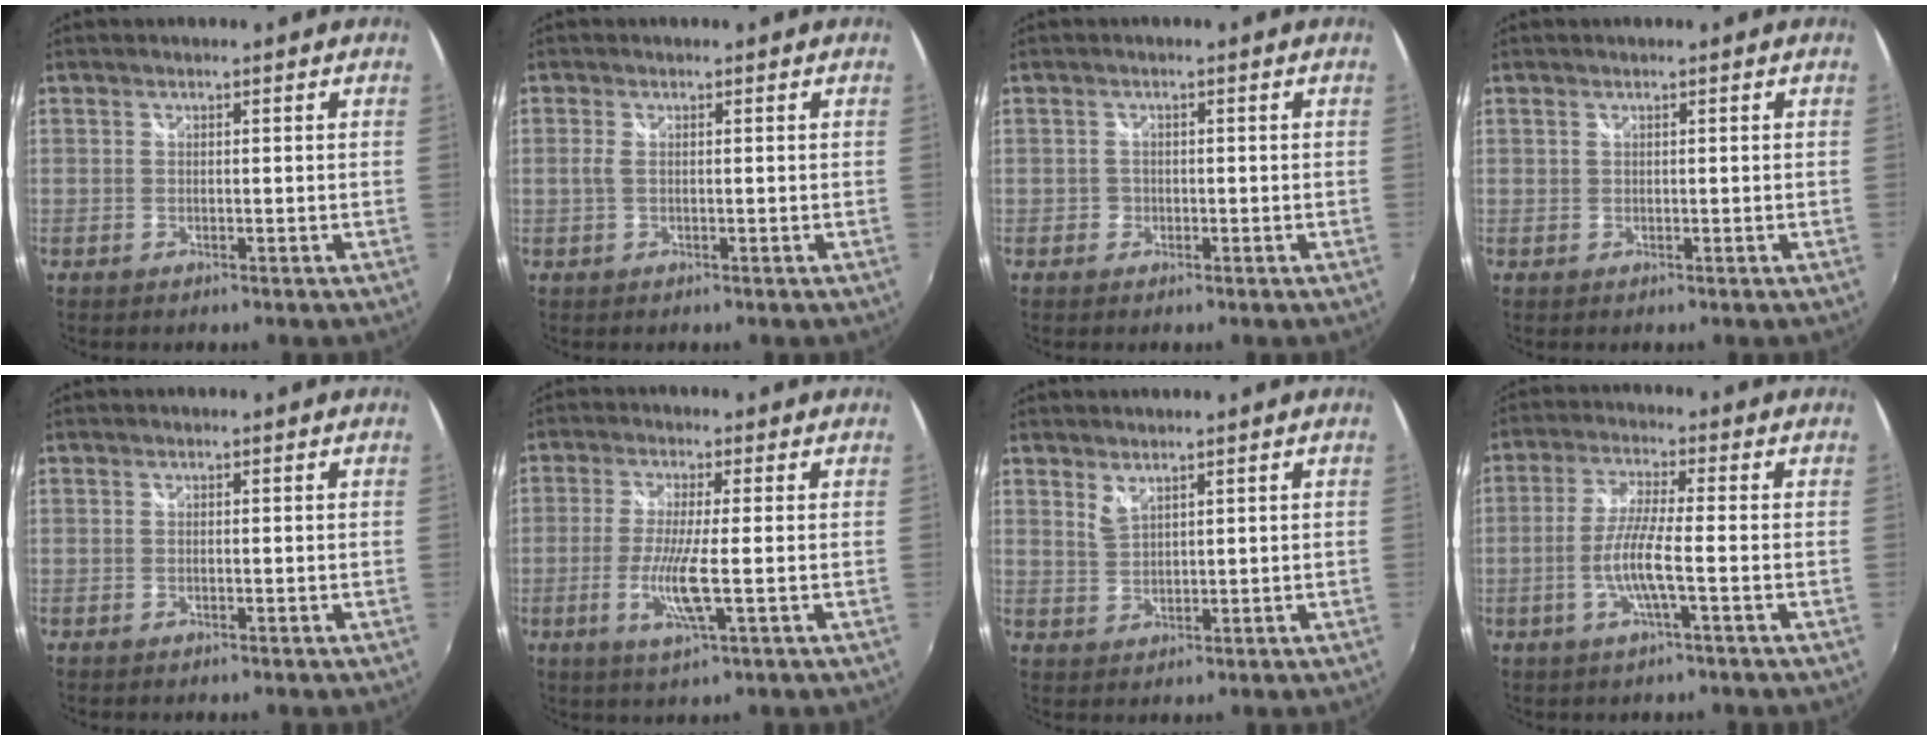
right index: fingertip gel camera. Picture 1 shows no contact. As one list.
[{"total": 1.3, "force": [0.0, 0.4, 1.3], "torque": [-0.027, 0.001, -0.002]}, {"total": 1.4, "force": [-0.6, 1.3, 0.1], "torque": [-0.001, 0.001, -0.009]}, {"total": 0.0}, {"total": 0.0}, {"total": 6.9, "force": [-1.6, -0.1, 6.7], "torque": [-0.136, -0.014, -0.034]}, {"total": 2.3, "force": [1.9, 0.6, 1.1], "torque": [-0.020, -0.001, 0.035]}, {"total": 6.7, "force": [-2.1, 0.0, 6.3], "torque": [-0.134, -0.002, -0.041]}]